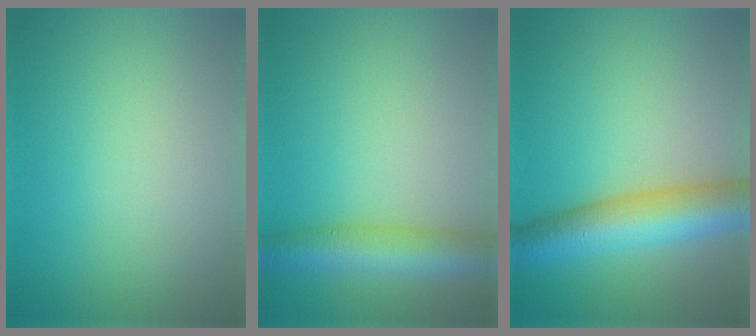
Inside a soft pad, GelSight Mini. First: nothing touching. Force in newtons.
{"total": 5.1, "press": 5.1, "slide": 0.2}
{"total": 7.8, "press": 7.8, "slide": 0.2}